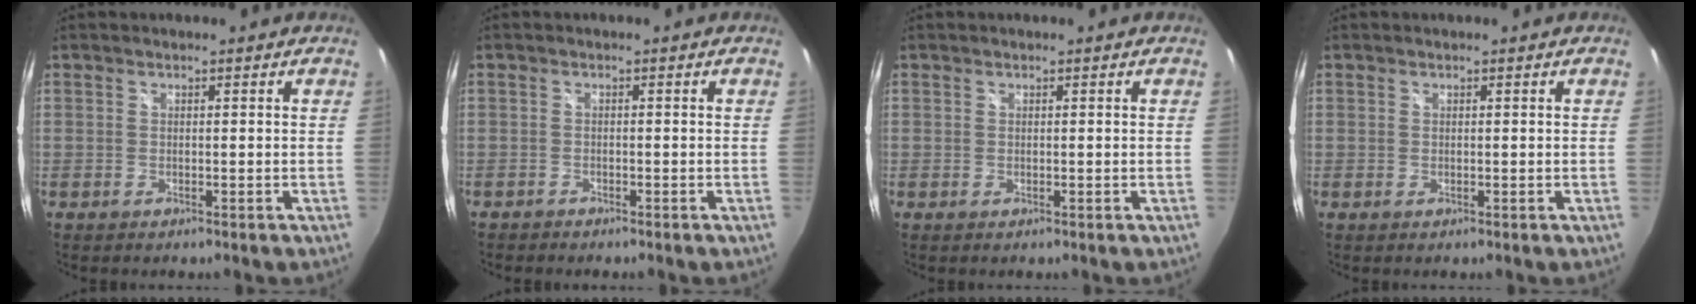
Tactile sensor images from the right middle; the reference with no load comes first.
{"total": 1.2, "force": [-1.1, 0.4, -0.1], "torque": [-0.004, 0.000, -0.022]}
{"total": 0.0}
{"total": 0.0}